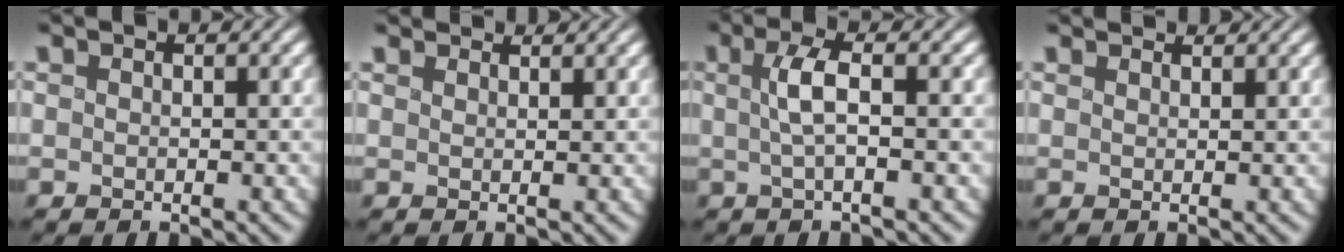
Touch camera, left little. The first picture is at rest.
{"total": 2.3, "force": [2.2, 0.4, 0.5], "torque": [-0.024, 0.008, 0.040]}
{"total": 2.7, "force": [0.0, 0.5, 2.6], "torque": [-0.061, 0.004, -0.005]}
{"total": 1.9, "force": [1.9, 0.2, 0.4], "torque": [-0.017, 0.010, 0.027]}